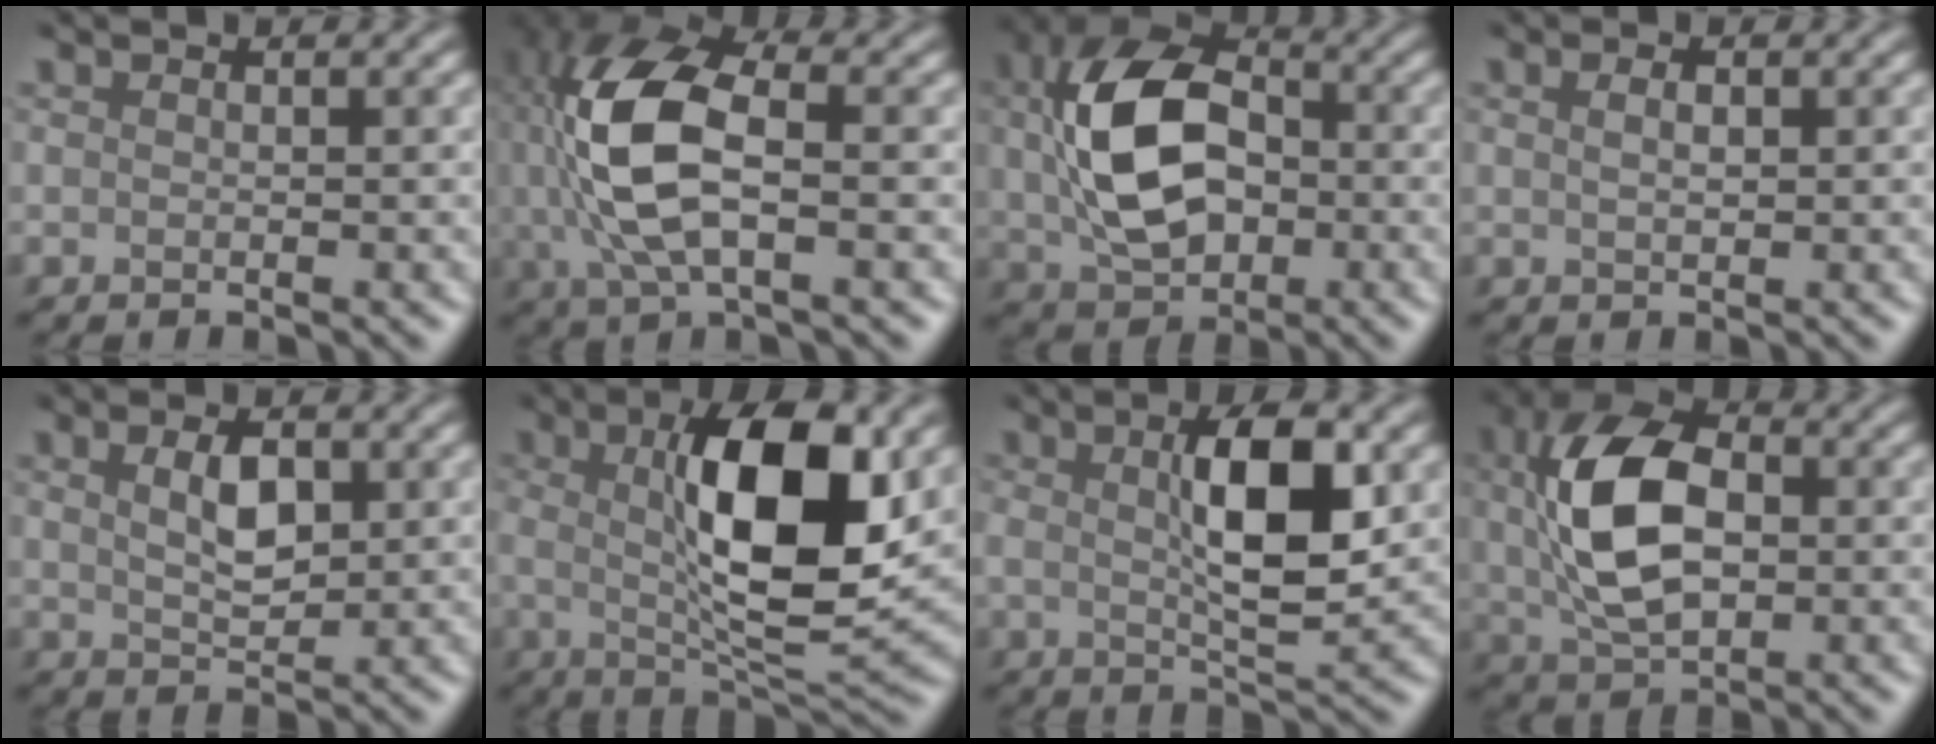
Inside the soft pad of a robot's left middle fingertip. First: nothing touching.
{"total": 9.5, "force": [0.5, 4.9, 8.2], "torque": [-0.199, 0.011, 0.013]}
{"total": 10.2, "force": [0.6, 6.8, 7.6], "torque": [-0.175, 0.009, 0.016]}
{"total": 1.1, "force": [0.7, 0.4, 0.7], "torque": [-0.007, 0.010, 0.010]}
{"total": 2.1, "force": [0.9, 0.8, 1.7], "torque": [-0.046, 0.007, 0.021]}
{"total": 9.9, "force": [1.9, 3.0, 9.3], "torque": [-0.157, 0.003, 0.037]}
{"total": 5.7, "force": [1.2, 1.4, 5.4], "torque": [-0.093, 0.009, 0.022]}
{"total": 9.5, "force": [0.8, 5.7, 7.5], "torque": [-0.162, 0.013, 0.015]}